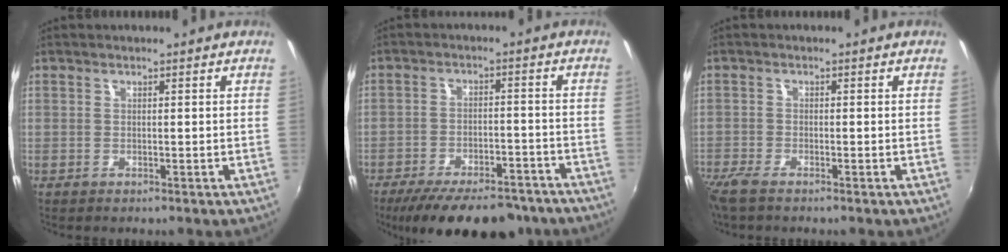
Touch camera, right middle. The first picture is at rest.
{"total": 18.4, "force": [-14.7, 6.5, 8.9], "torque": [-0.173, -0.014, -0.200]}
{"total": 4.1, "force": [-3.4, 0.8, 2.3], "torque": [-0.061, -0.018, -0.068]}